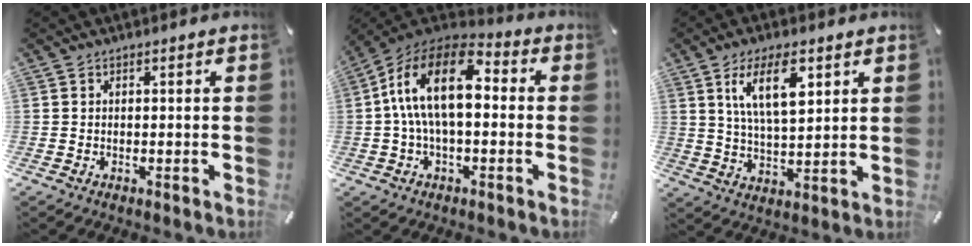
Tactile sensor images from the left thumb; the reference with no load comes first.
{"total": 16.4, "force": [1.3, 8.8, 13.8], "torque": [-0.272, 0.002, 0.020]}
{"total": 11.8, "force": [5.8, 4.9, 9.1], "torque": [-0.172, -0.007, 0.098]}